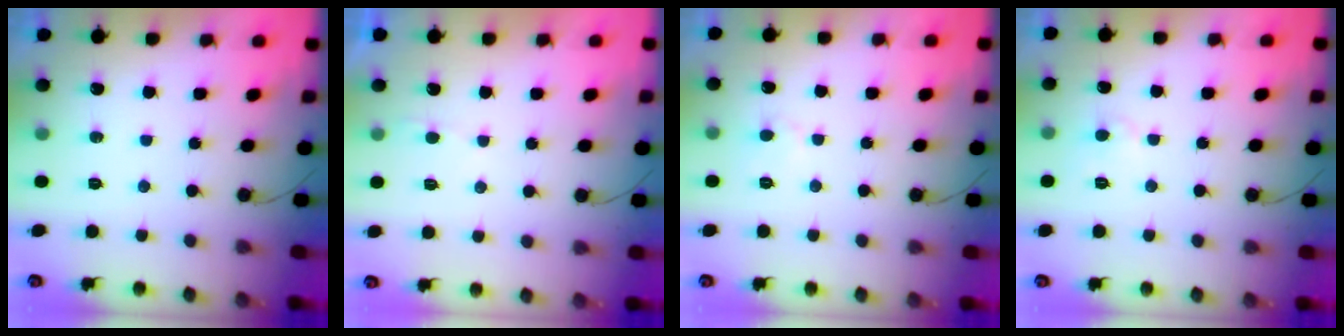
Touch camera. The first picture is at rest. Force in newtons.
{"total": 2.5, "press": 2.5, "slide": 0.2}
{"total": 4.2, "press": 4.2, "slide": 0.5}
{"total": 3.6, "press": 3.6, "slide": 0.5}